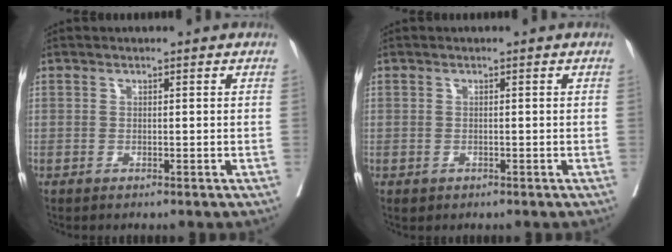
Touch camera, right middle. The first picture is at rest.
{"total": 0.6, "force": [-0.3, 0.5, 0.2], "torque": [-0.007, 0.001, 0.001]}